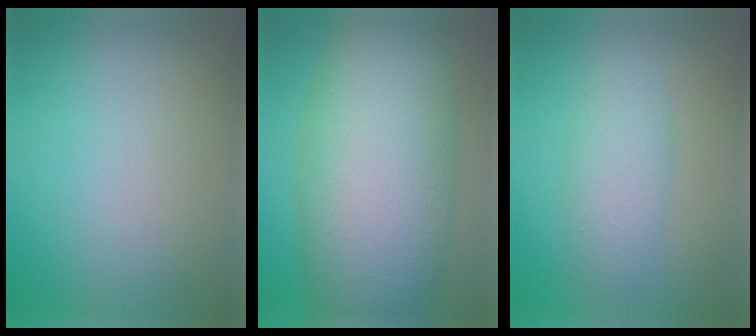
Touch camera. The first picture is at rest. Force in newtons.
{"total": 13.1, "press": 13.1, "slide": 0.5}
{"total": 2.9, "press": 2.9, "slide": 0.1}